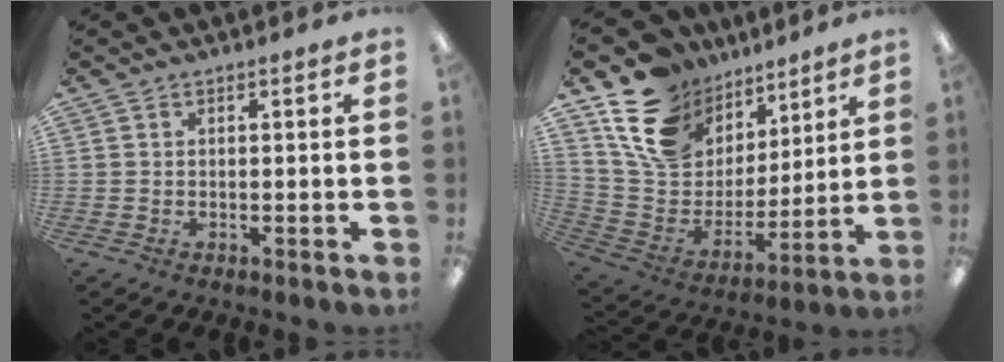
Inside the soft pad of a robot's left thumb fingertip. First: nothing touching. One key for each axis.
{"total": 17.9, "fx": 10.9, "fy": 12.3, "fz": 7.1, "tx": -0.146, "ty": -0.054, "tz": 0.207}